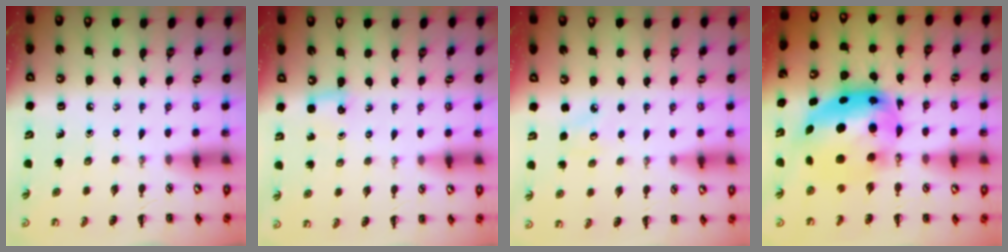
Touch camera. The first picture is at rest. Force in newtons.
{"total": 2.8, "press": 2.6, "slide": 0.9}
{"total": 2.4, "press": 2.3, "slide": 0.6}
{"total": 13.0, "press": 12.7, "slide": 3.1}